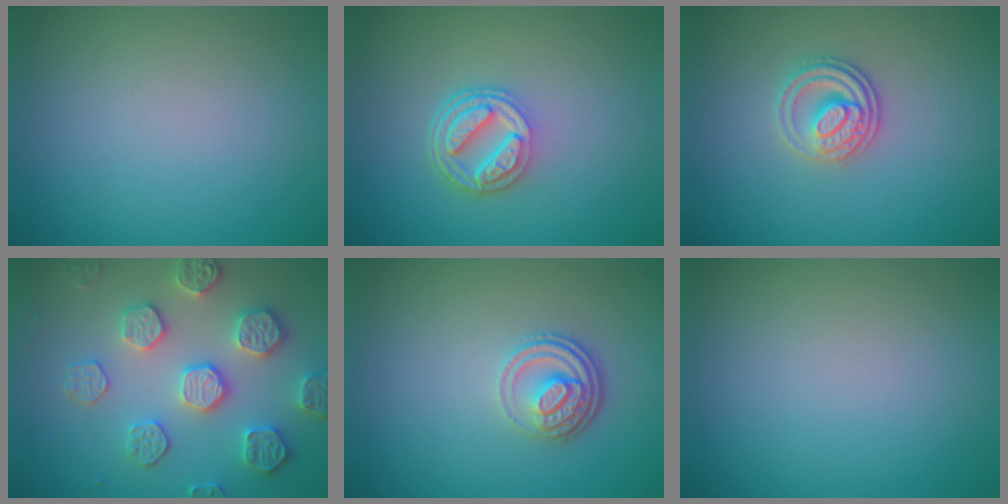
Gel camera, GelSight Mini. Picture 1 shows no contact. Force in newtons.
{"total": 4.3, "press": 3.3, "slide": 2.8}
{"total": 2.7, "press": 2.5, "slide": 0.9}
{"total": 5.0, "press": 4.8, "slide": 1.4}
{"total": 3.5, "press": 2.6, "slide": 2.3}
{"total": 0.0}